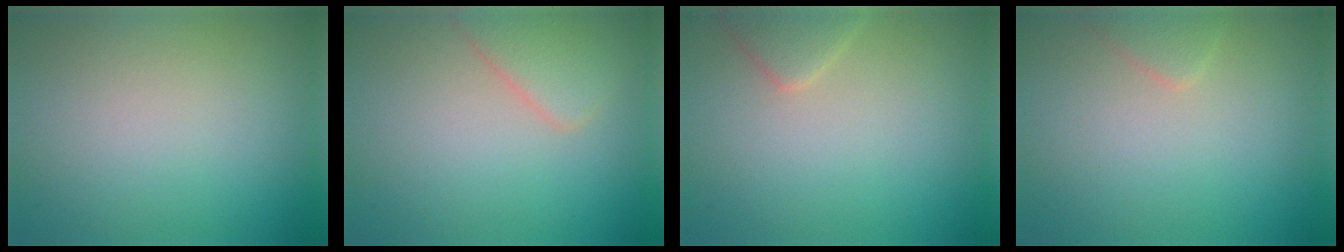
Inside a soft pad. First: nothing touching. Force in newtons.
{"total": 2.9, "press": 2.9, "slide": 0.1}
{"total": 2.0, "press": 2.0, "slide": 0.1}
{"total": 1.3, "press": 1.2, "slide": 0.1}